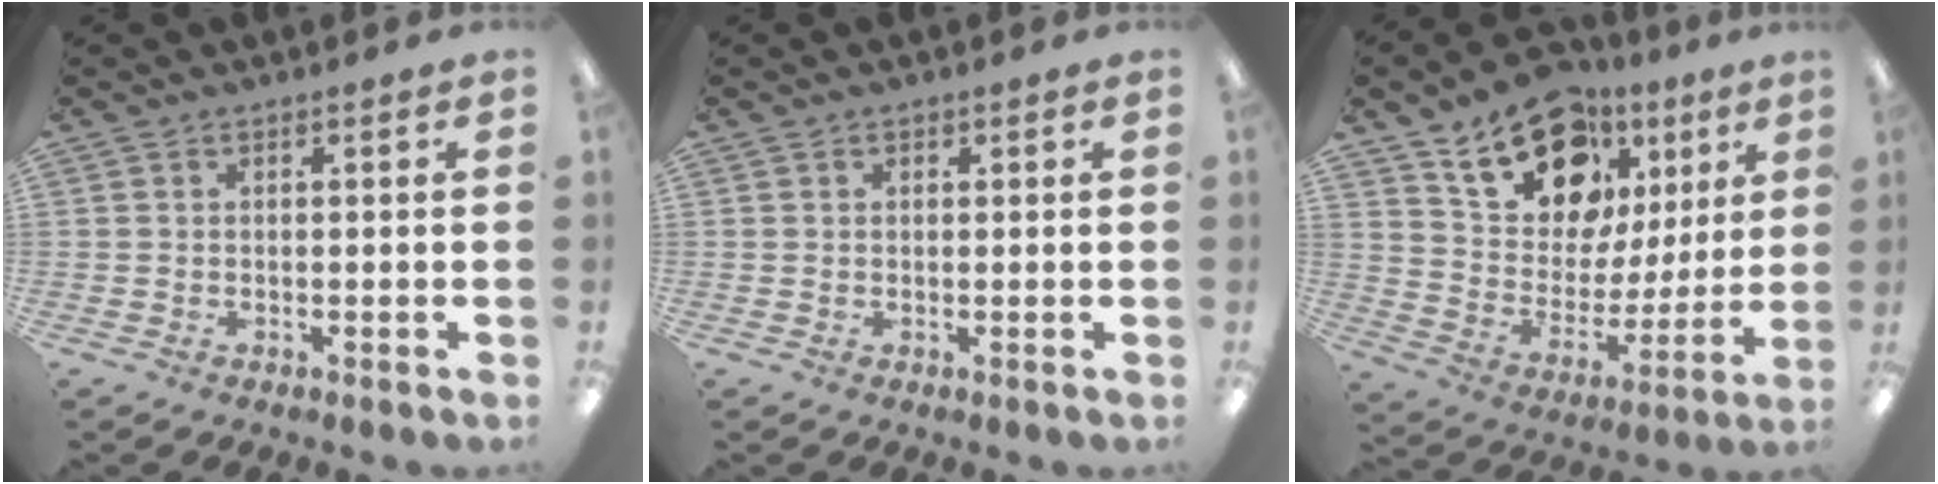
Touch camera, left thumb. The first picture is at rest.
{"total": 0.8, "force": [0.5, 0.7, 0.1], "torque": [0.006, 0.001, 0.007]}
{"total": 19.1, "force": [12.0, 12.1, 8.5], "torque": [-0.146, -0.058, 0.220]}